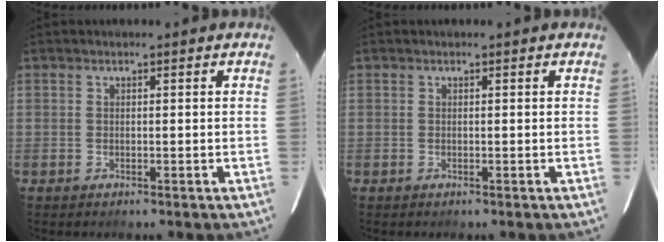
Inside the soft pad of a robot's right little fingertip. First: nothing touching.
{"total": 0.0}